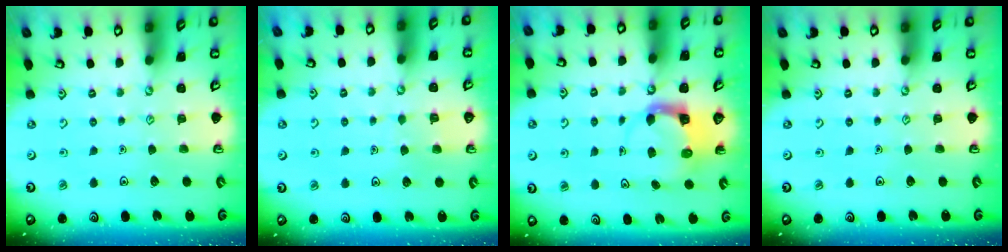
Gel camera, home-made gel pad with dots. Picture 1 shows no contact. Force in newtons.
{"total": 3.1, "press": 3.1, "slide": 0.3}
{"total": 3.6, "press": 3.5, "slide": 0.4}
{"total": 0.0}